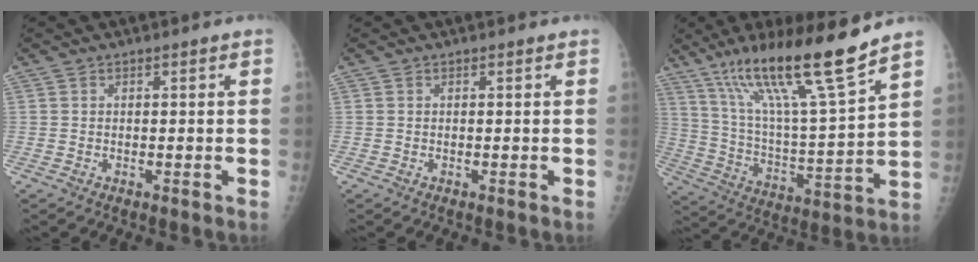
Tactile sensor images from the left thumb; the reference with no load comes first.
{"total": 0.0}
{"total": 20.4, "force": [14.1, 1.3, 14.7], "torque": [-0.234, -0.065, 0.252]}